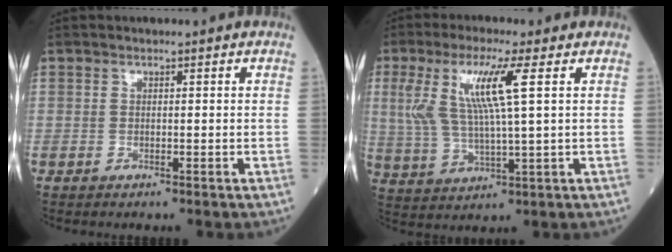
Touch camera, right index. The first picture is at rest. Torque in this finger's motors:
{"motor_torque": [0.60, 0.34, 0.26, 0.21]}